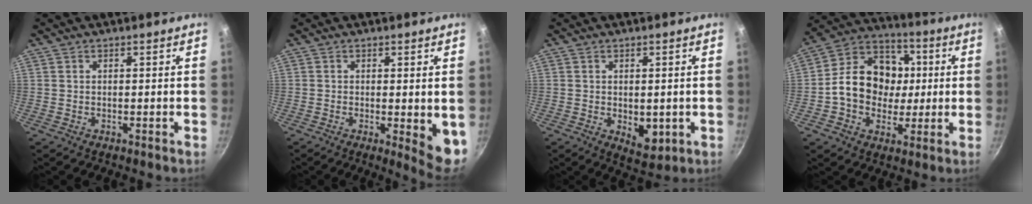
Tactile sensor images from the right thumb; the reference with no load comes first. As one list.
[{"total": 6.3, "force": [-0.6, 1.8, 6.0], "torque": [-0.070, -0.013, -0.005]}, {"total": 5.5, "force": [-0.8, 3.4, 4.3], "torque": [-0.049, -0.012, -0.003]}, {"total": 16.1, "force": [0.0, 13.2, 9.2], "torque": [-0.118, 0.024, -0.016]}]